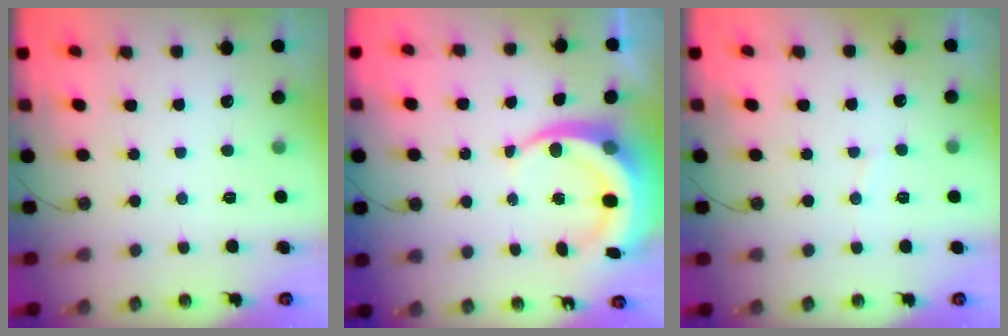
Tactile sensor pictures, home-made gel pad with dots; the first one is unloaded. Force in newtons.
{"total": 9.7, "press": 9.6, "slide": 1.4}
{"total": 2.5, "press": 2.5, "slide": 0.2}